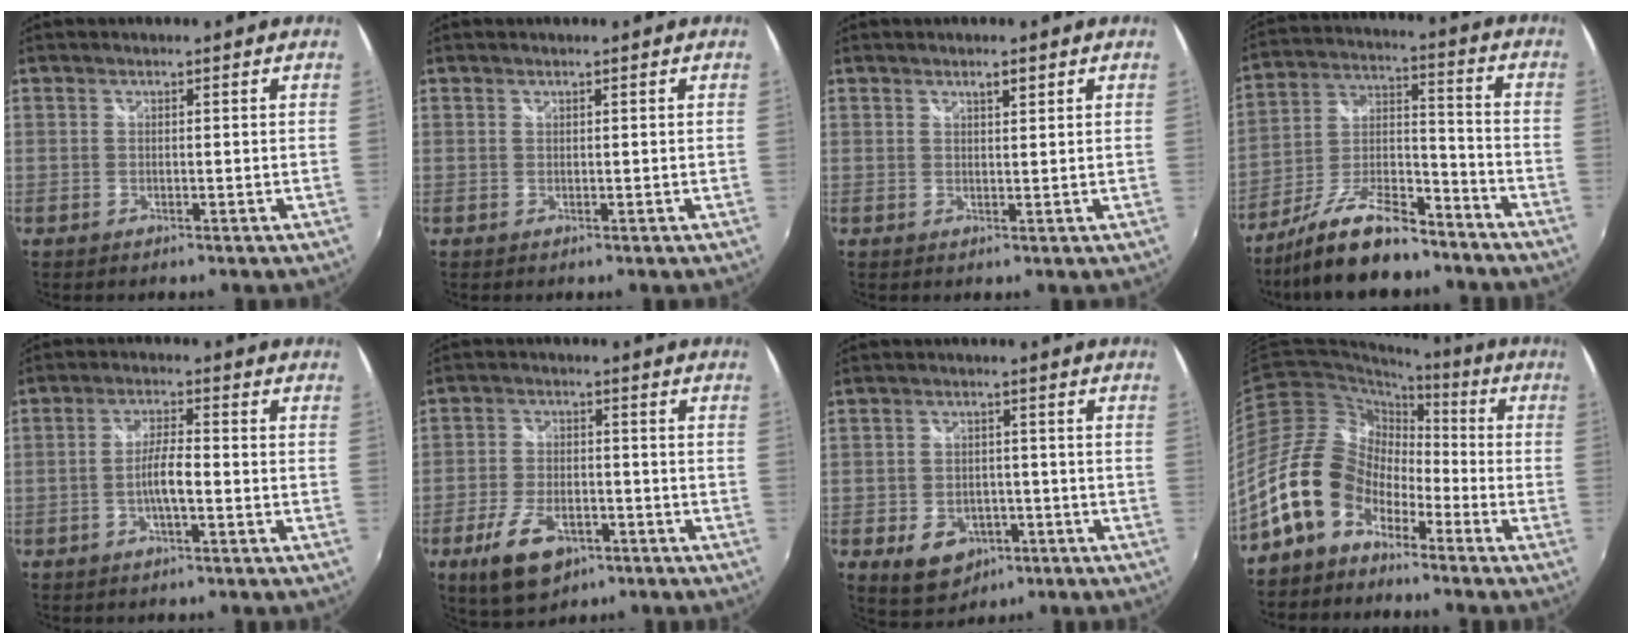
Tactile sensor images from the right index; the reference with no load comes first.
{"total": 0.0}
{"total": 1.6, "force": [1.1, 0.4, 1.1], "torque": [-0.016, 0.004, 0.019]}
{"total": 17.0, "force": [-12.7, 5.6, 9.9], "torque": [-0.200, -0.003, -0.219]}
{"total": 4.6, "force": [-1.7, 0.7, 4.3], "torque": [-0.084, 0.005, -0.030]}
{"total": 10.9, "force": [-5.9, 5.8, 7.2], "torque": [-0.160, -0.012, -0.098]}
{"total": 9.2, "force": [-4.2, 7.0, 4.3], "torque": [-0.106, 0.000, -0.049]}
{"total": 14.7, "force": [-8.7, 9.7, 6.7], "torque": [-0.134, 0.023, -0.170]}